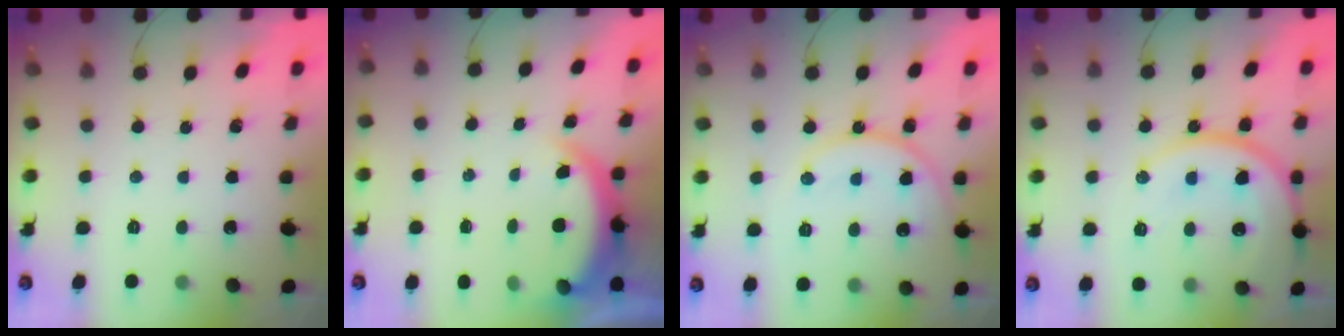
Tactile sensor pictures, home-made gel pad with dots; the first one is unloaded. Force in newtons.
{"total": 5.1, "press": 5.0, "slide": 0.9}
{"total": 13.3, "press": 13.3, "slide": 1.3}
{"total": 17.5, "press": 17.2, "slide": 3.7}